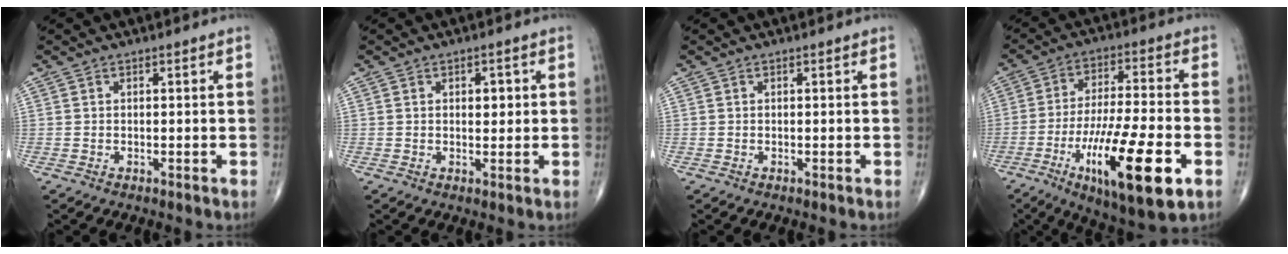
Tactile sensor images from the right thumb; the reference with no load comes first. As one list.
[{"total": 4.1, "force": [1.0, 2.4, 3.2], "torque": [-0.022, -0.003, 0.011]}, {"total": 0.0}, {"total": 20.7, "force": [-7.8, 5.2, 18.4], "torque": [-0.328, 0.005, -0.121]}]